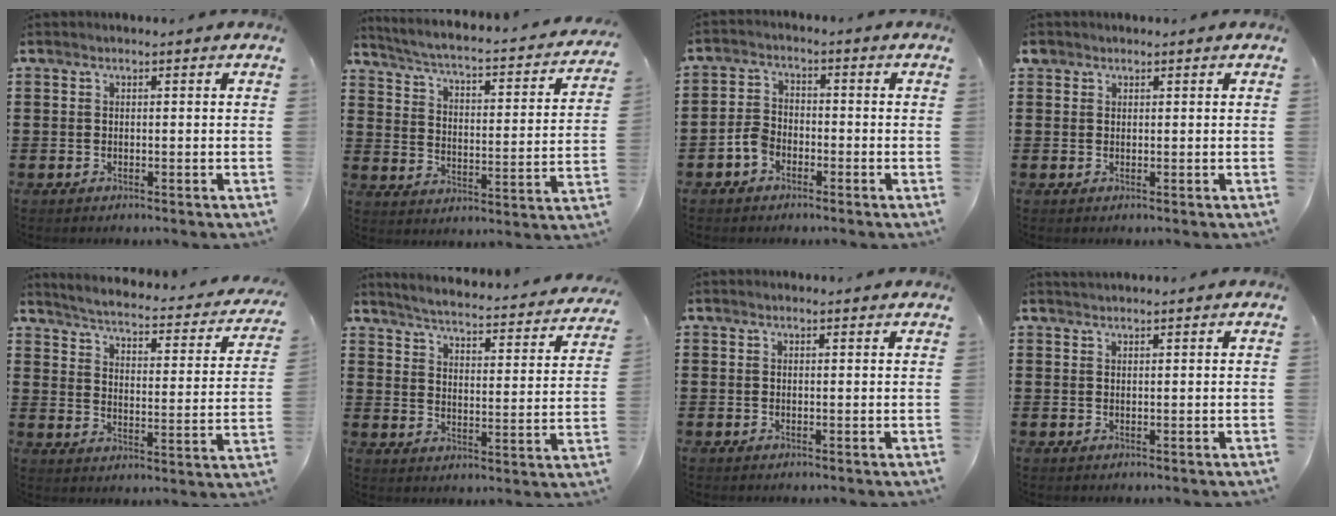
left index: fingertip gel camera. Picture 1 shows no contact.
{"total": 2.7, "force": [2.2, -0.1, 1.6], "torque": [-0.048, -0.030, 0.024]}
{"total": 3.5, "force": [-2.0, 2.3, 1.8], "torque": [-0.049, 0.004, -0.043]}
{"total": 1.1, "force": [0.8, 0.8, 0.2], "torque": [-0.007, 0.005, 0.014]}
{"total": 2.6, "force": [2.3, -0.2, 1.2], "torque": [-0.041, -0.029, 0.028]}
{"total": 3.3, "force": [3.2, -0.3, 0.9], "torque": [-0.038, -0.033, 0.046]}
{"total": 0.5, "force": [0.5, 0.1, 0.2], "torque": [-0.006, 0.001, 0.009]}
{"total": 1.0, "force": [1.0, 0.0, 0.2], "torque": [-0.005, 0.000, 0.020]}